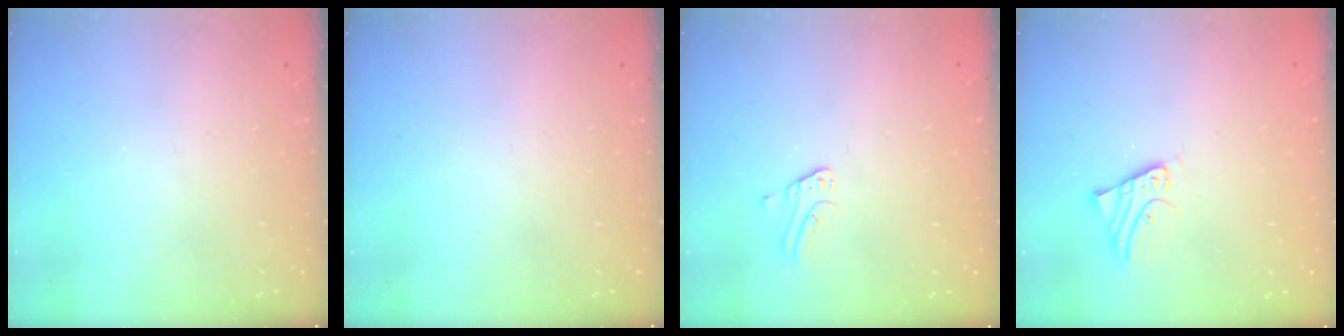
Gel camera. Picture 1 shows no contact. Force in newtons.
{"total": 0.0}
{"total": 1.3, "press": 1.3, "slide": 0.1}
{"total": 2.8, "press": 2.8, "slide": 0.2}